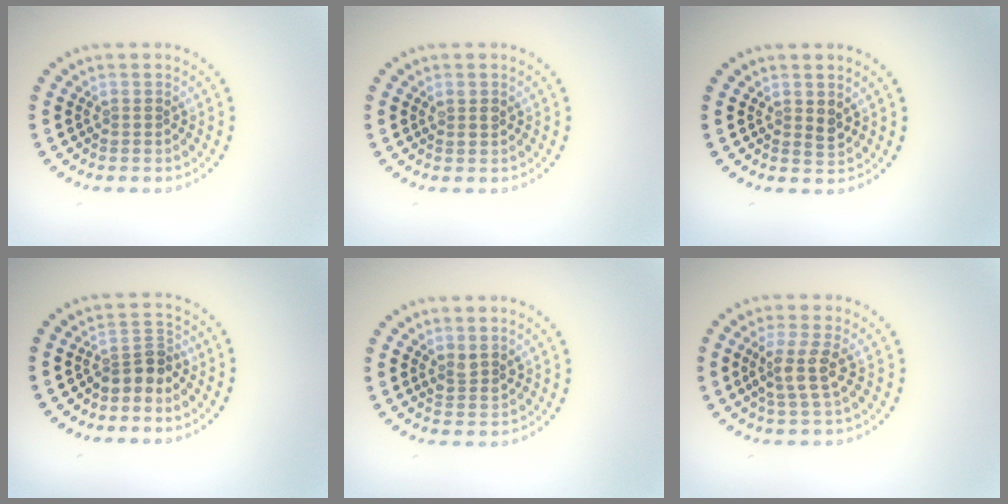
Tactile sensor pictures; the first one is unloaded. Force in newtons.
{"total": 0.9, "press": 0.8, "slide": 0.5}
{"total": 1.0, "press": 0.9, "slide": 0.4}
{"total": 2.4, "press": 1.9, "slide": 1.5}
{"total": 1.4, "press": 1.1, "slide": 0.8}
{"total": 2.9, "press": 2.4, "slide": 1.7}